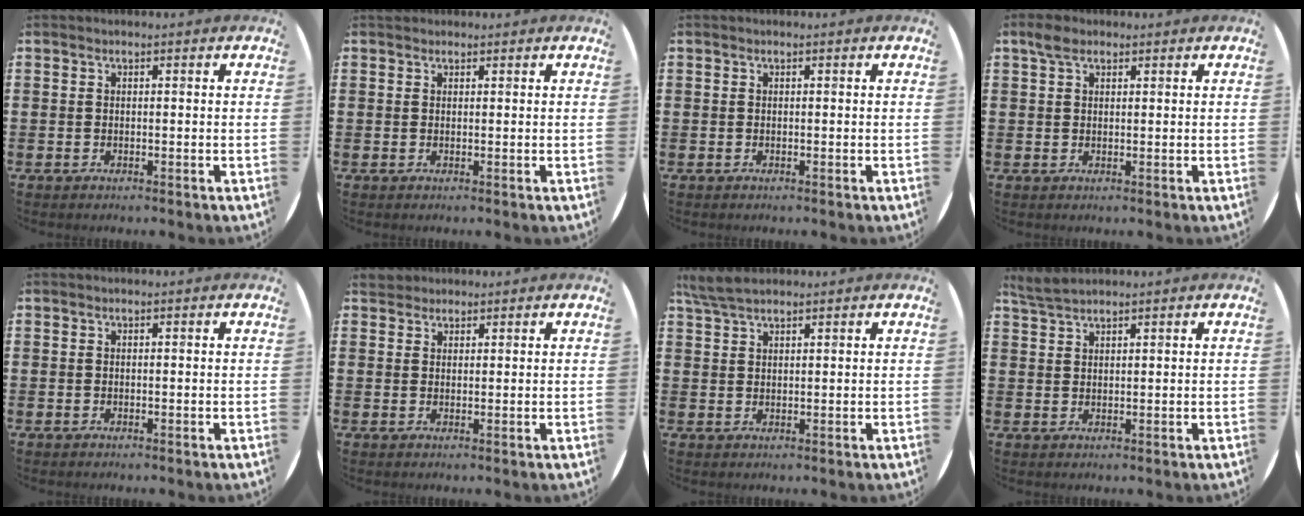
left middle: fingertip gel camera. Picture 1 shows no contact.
{"total": 0.6, "force": [0.6, 0.3, -0.1], "torque": [0.010, 0.001, 0.009]}
{"total": 0.0}
{"total": 2.4, "force": [1.7, 1.4, 1.1], "torque": [-0.018, 0.005, 0.029]}
{"total": 0.0}
{"total": 2.1, "force": [1.9, 0.8, 0.0], "torque": [0.005, 0.001, 0.037]}
{"total": 4.0, "force": [3.4, 0.9, 1.9], "torque": [-0.045, 0.002, 0.063]}
{"total": 2.4, "force": [2.3, 0.3, 0.6], "torque": [-0.017, 0.003, 0.045]}